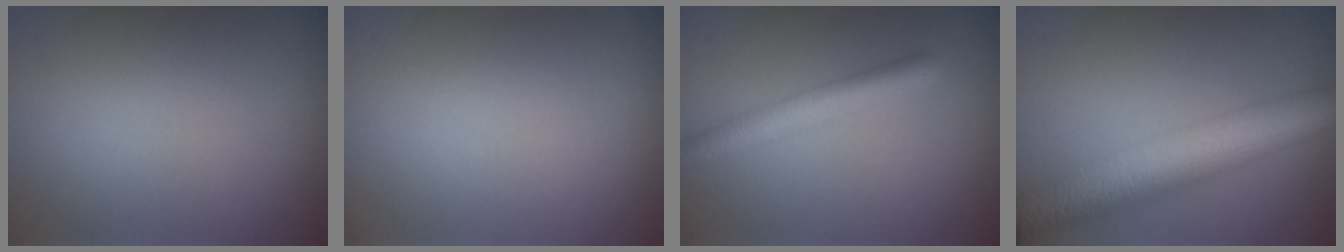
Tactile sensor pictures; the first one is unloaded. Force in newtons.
{"total": 0.0}
{"total": 3.7, "press": 3.7, "slide": 0.1}
{"total": 10.1, "press": 10.1, "slide": 0.3}